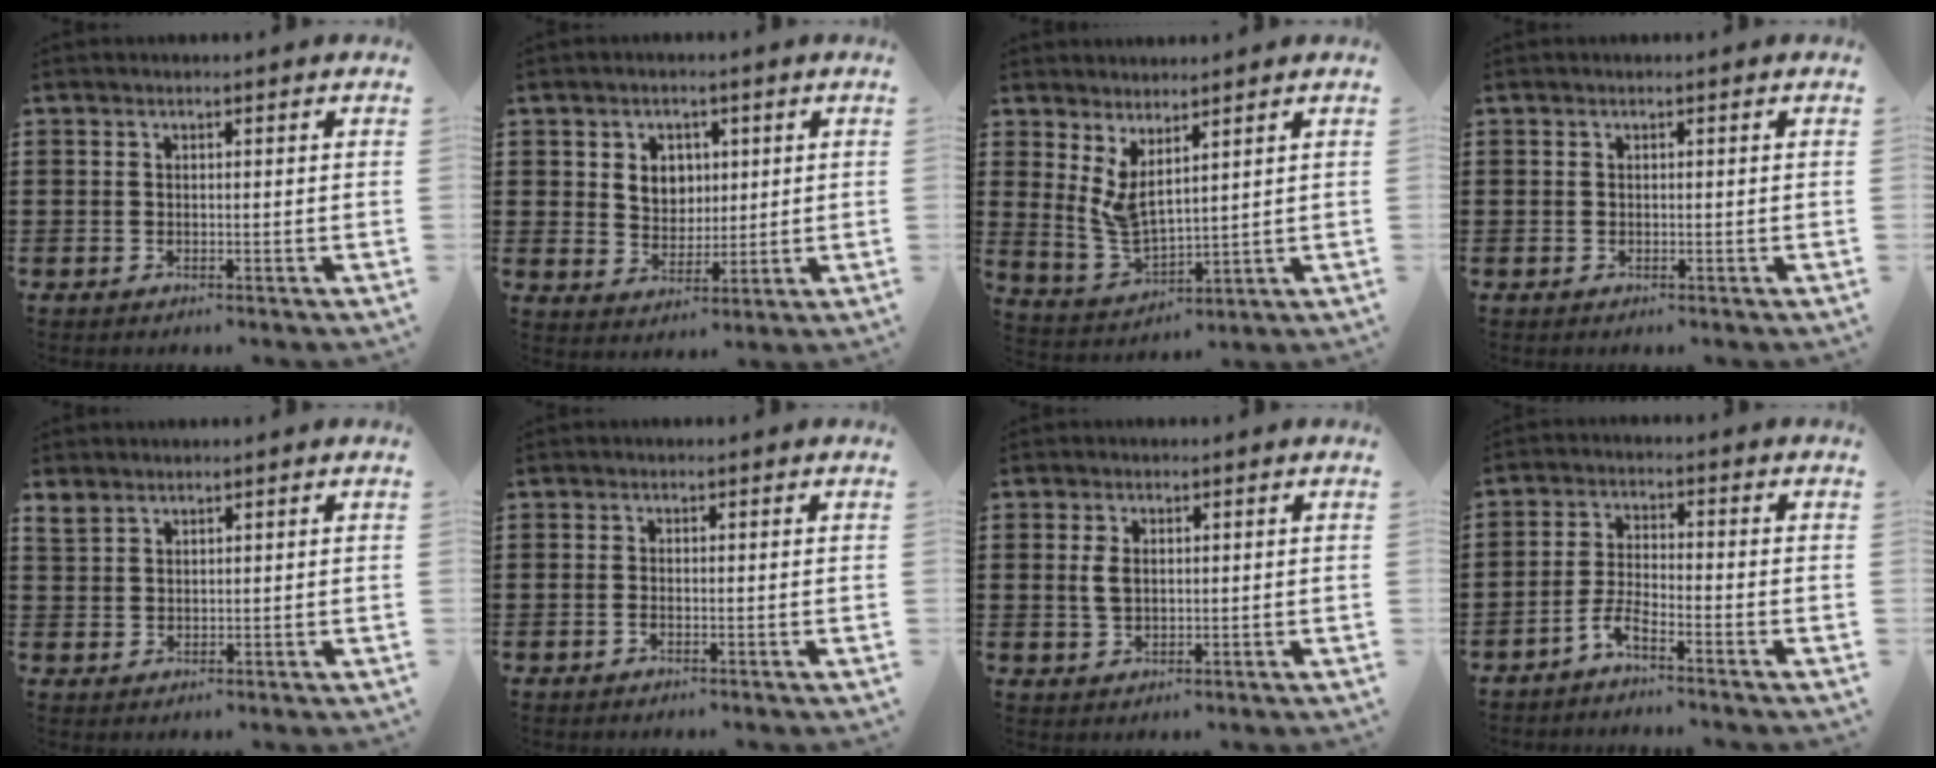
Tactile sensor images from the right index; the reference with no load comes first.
{"total": 4.7, "force": [1.6, 4.1, 1.5], "torque": [-0.039, 0.011, 0.027]}
{"total": 4.5, "force": [2.1, 1.8, 3.5], "torque": [-0.091, -0.019, 0.035]}
{"total": 0.0}
{"total": 2.4, "force": [2.1, 1.1, 0.6], "torque": [-0.017, 0.003, 0.043]}
{"total": 0.7, "force": [-0.6, 0.0, 0.5], "torque": [-0.011, -0.005, -0.010]}
{"total": 3.0, "force": [0.7, 1.8, 2.3], "torque": [-0.049, 0.008, 0.011]}
{"total": 3.7, "force": [-3.2, 0.1, 1.8], "torque": [-0.056, -0.006, -0.070]}